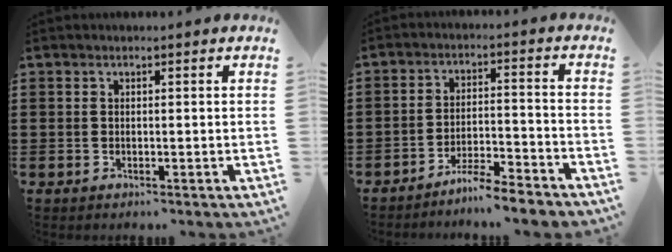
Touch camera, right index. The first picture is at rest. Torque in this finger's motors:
{"motor_torque": [1.09, 1.05, 0.35, 0.11]}